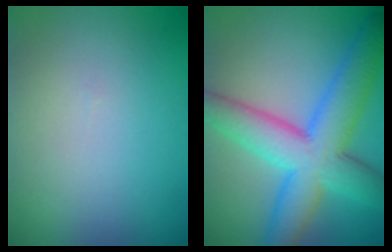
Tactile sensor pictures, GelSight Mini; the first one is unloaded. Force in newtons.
{"total": 9.0, "press": 9.0, "slide": 0.2}